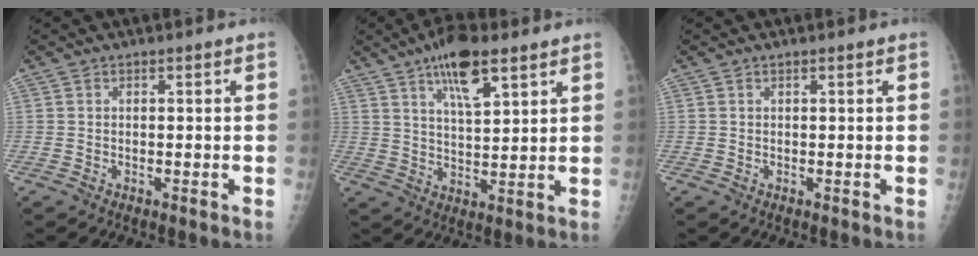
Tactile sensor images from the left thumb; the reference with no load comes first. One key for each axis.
{"total": 10.6, "fx": 6.3, "fy": 3.4, "fz": 7.7, "tx": -0.118, "ty": -0.027, "tz": 0.108}
{"total": 0.0}